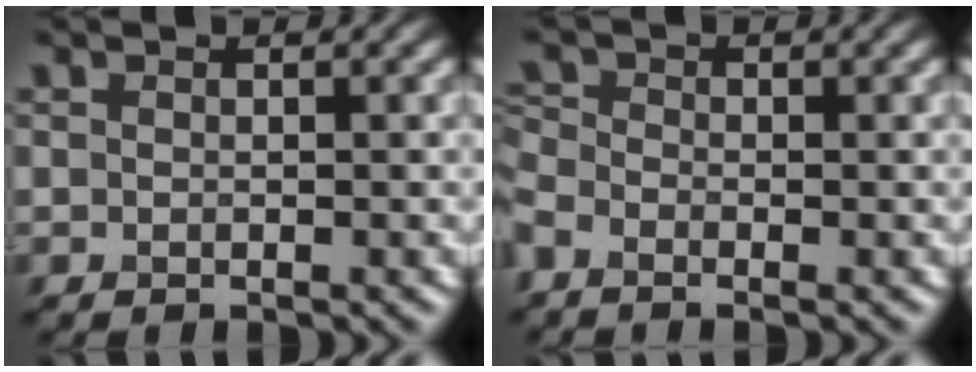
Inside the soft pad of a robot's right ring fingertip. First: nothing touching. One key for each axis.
{"total": 2.0, "fx": -1.3, "fy": 1.0, "fz": 1.1, "tx": -0.035, "ty": -0.006, "tz": -0.036}